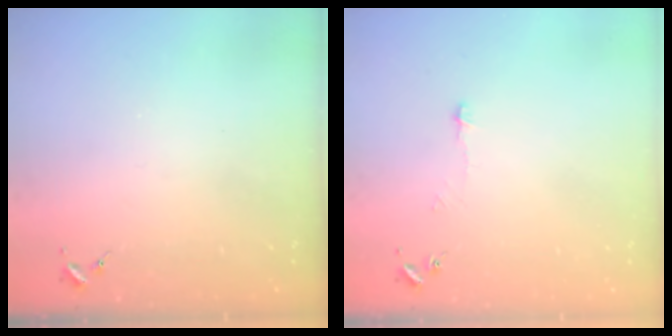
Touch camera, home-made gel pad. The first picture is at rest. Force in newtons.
{"total": 3.2, "press": 3.2, "slide": 0.3}